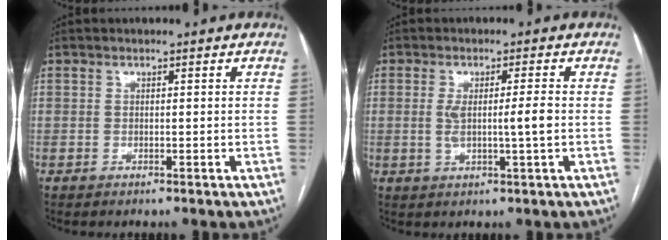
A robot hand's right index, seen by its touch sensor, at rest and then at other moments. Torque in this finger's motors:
{"motor_torque": [0.17, -0.02, 0.12, 0.05]}